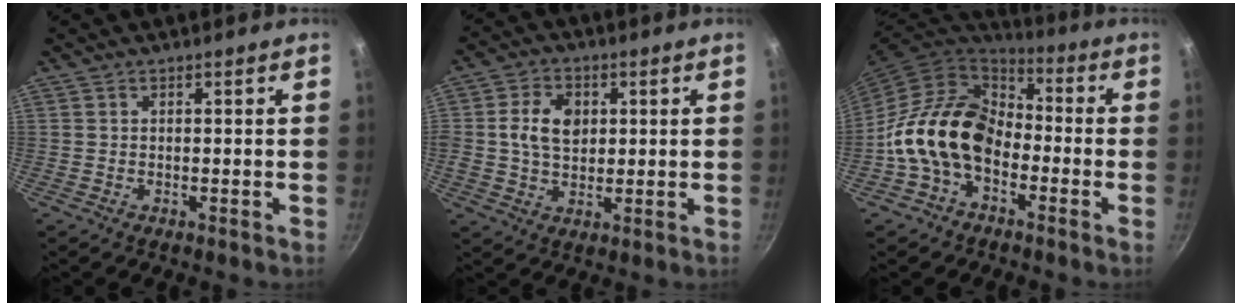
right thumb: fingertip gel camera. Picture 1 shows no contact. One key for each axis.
{"total": 5.9, "fx": 0.8, "fy": 4.3, "fz": 3.9, "tx": -0.055, "ty": 0.004, "tz": 0.010}
{"total": 16.6, "fx": -4.1, "fy": 11.7, "fz": 11.0, "tx": -0.164, "ty": 0.052, "tz": -0.098}